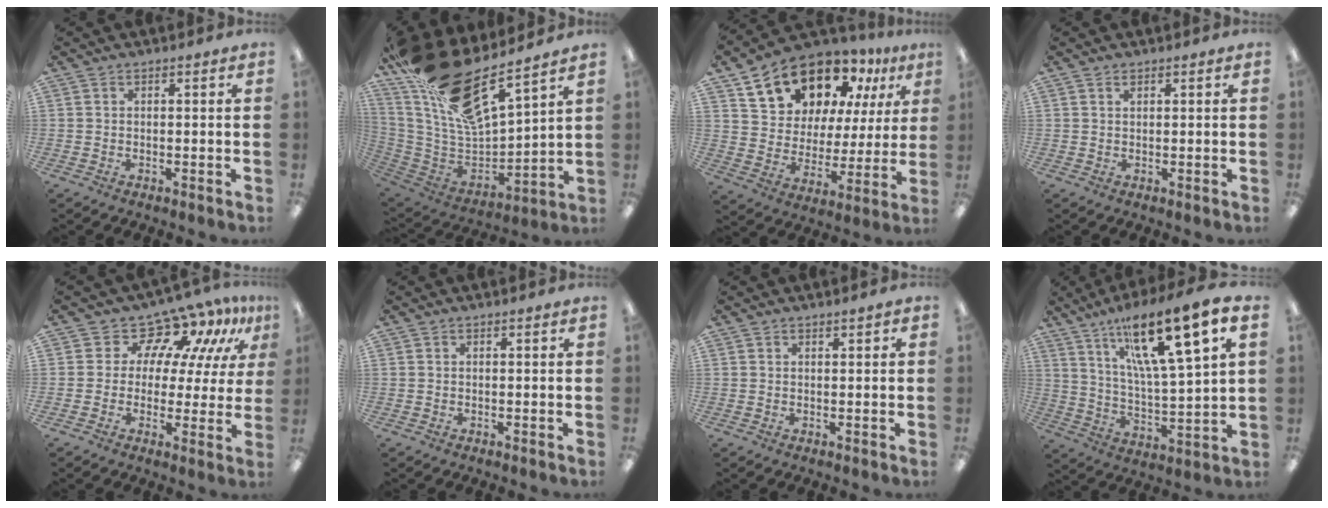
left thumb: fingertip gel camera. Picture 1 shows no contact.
{"total": 23.3, "force": [17.4, 6.2, 14.2], "torque": [-0.264, -0.111, 0.300]}
{"total": 17.7, "force": [12.6, 10.1, 7.0], "torque": [-0.134, -0.075, 0.232]}
{"total": 0.8, "force": [0.6, 0.4, 0.4], "torque": [-0.009, 0.001, 0.010]}
{"total": 11.0, "force": [8.7, 5.4, 4.0], "torque": [-0.080, -0.078, 0.151]}
{"total": 0.0}
{"total": 0.7, "force": [0.5, 0.2, 0.3], "torque": [-0.006, 0.000, 0.010]}
{"total": 19.0, "force": [12.3, 3.9, 13.9], "torque": [-0.233, -0.064, 0.194]}